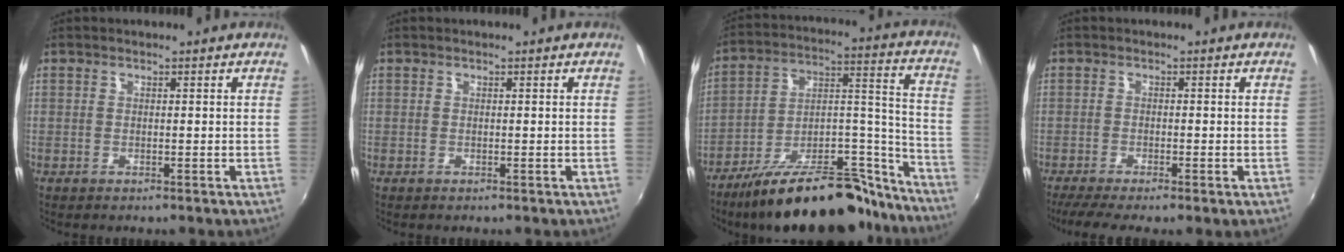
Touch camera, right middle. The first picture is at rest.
{"total": 0.0}
{"total": 27.3, "force": [-21.7, 8.4, 14.3], "torque": [-0.198, 0.025, -0.317]}
{"total": 5.7, "force": [-4.0, 0.1, 4.1], "torque": [-0.083, -0.020, -0.066]}